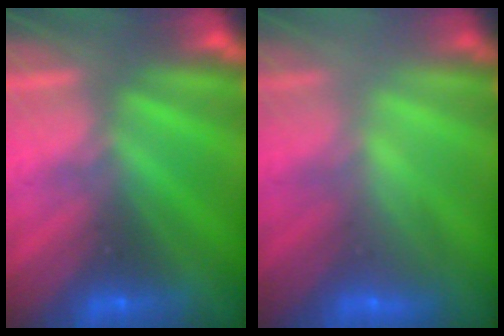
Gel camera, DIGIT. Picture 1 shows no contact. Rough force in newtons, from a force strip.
{"total": 2.2}